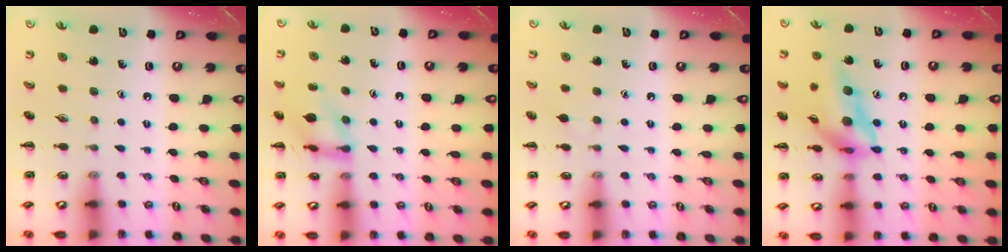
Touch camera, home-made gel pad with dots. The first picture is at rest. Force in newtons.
{"total": 12.6, "press": 12.6, "slide": 0.4}
{"total": 3.9, "press": 3.6, "slide": 1.6}
{"total": 16.7, "press": 16.2, "slide": 4.1}